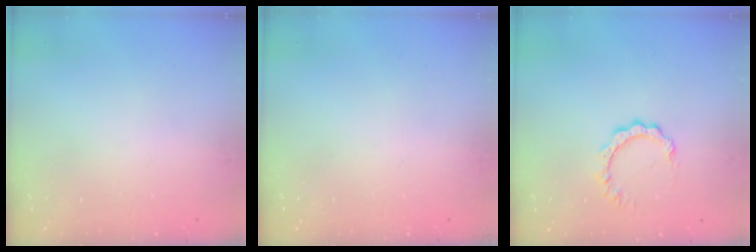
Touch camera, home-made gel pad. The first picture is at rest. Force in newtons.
{"total": 0.0}
{"total": 4.9, "press": 4.9, "slide": 0.1}